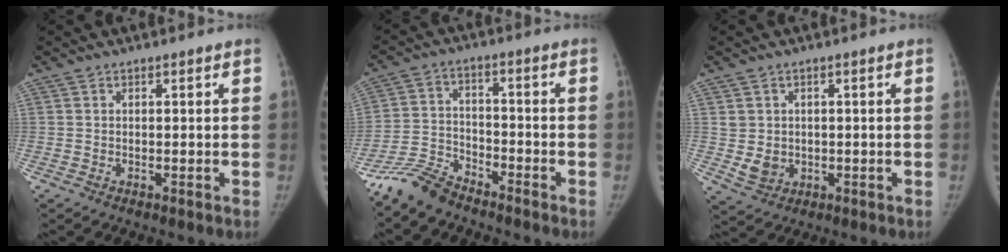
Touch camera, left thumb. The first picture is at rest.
{"total": 8.0, "force": [-7.3, 2.7, 2.0], "torque": [-0.038, 0.034, -0.149]}
{"total": 4.2, "force": [-0.2, 3.9, 1.7], "torque": [-0.016, 0.000, 0.010]}